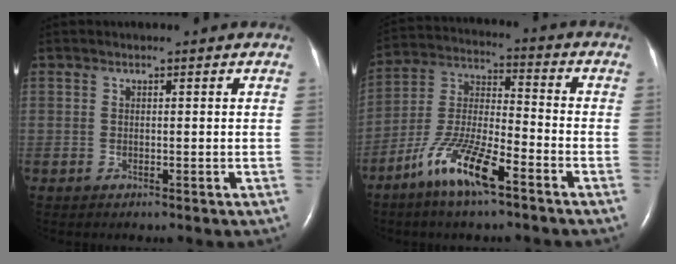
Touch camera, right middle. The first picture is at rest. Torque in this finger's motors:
{"motor_torque": [1.23, -0.91, 0.47, 0.21]}